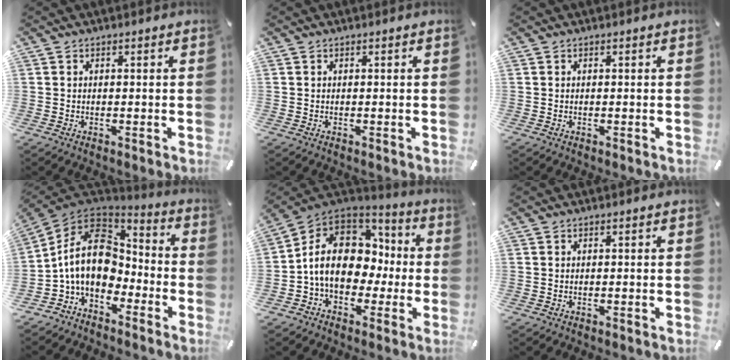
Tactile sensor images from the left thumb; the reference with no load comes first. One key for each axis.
{"total": 0.0}
{"total": 0.0}
{"total": 15.0, "fx": -1.4, "fy": 11.2, "fz": 9.9, "tx": -0.215, "ty": 0.015, "tz": -0.028}
{"total": 14.4, "fx": -1.0, "fy": 11.8, "fz": 8.2, "tx": -0.160, "ty": 0.011, "tz": -0.013}
{"total": 0.0}